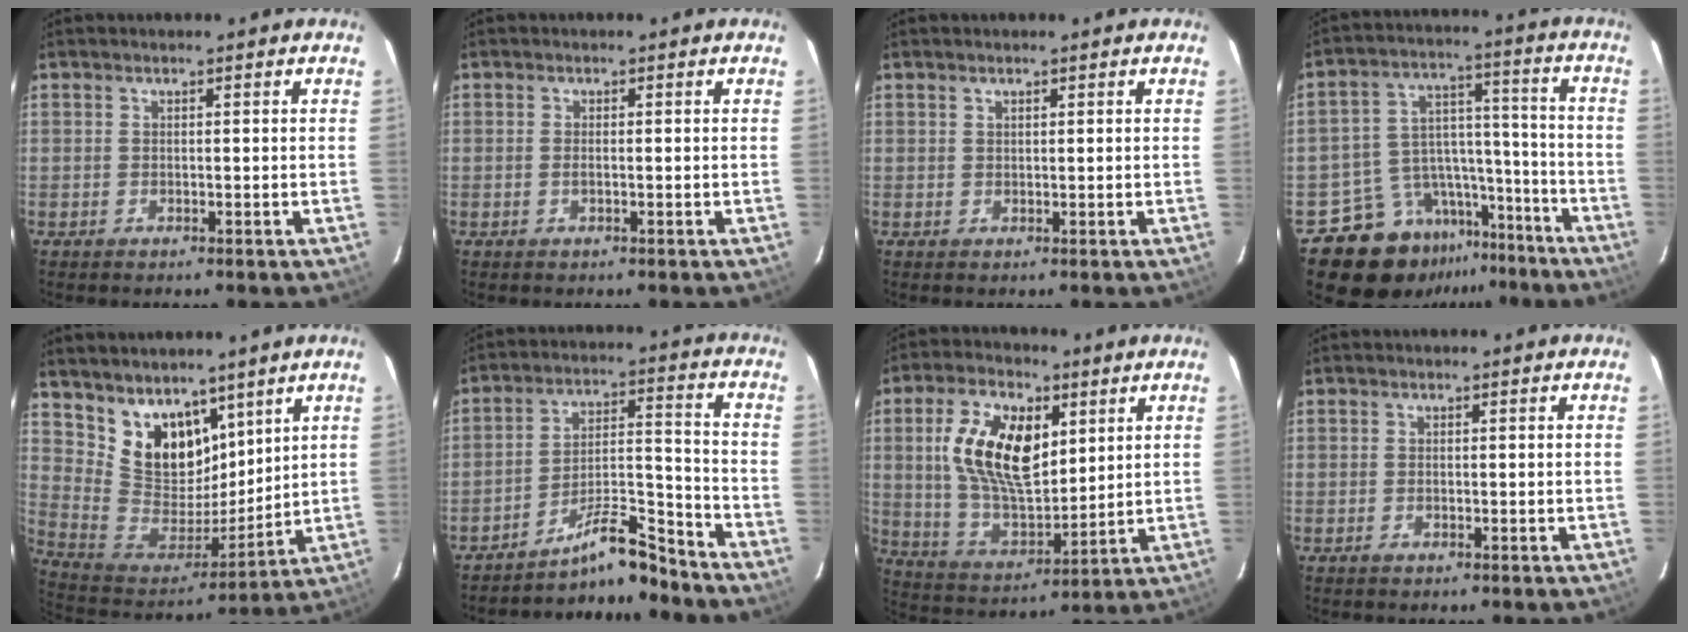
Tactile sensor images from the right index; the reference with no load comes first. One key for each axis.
{"total": 1.1, "fx": -0.2, "fy": 0.2, "fz": 1.0, "tx": -0.022, "ty": 0.001, "tz": -0.005}
{"total": 0.5, "fx": 0.5, "fy": 0.2, "fz": 0.2, "tx": -0.003, "ty": 0.002, "tz": 0.009}
{"total": 15.8, "fx": -12.7, "fy": 9.0, "fz": 2.9, "tx": -0.063, "ty": 0.065, "tz": -0.182}
{"total": 10.2, "fx": 7.0, "fy": 6.5, "fz": 3.4, "tx": -0.057, "ty": -0.003, "tz": 0.147}
{"total": 10.6, "fx": -9.9, "fy": 1.3, "fz": 3.5, "tx": -0.067, "ty": 0.034, "tz": -0.167}
{"total": 16.6, "fx": 4.8, "fy": 8.6, "fz": 13.4, "tx": -0.256, "ty": 0.011, "tz": 0.100}
{"total": 0.6, "fx": -0.2, "fy": 0.3, "fz": 0.5, "tx": -0.009, "ty": 0.000, "tz": -0.005}